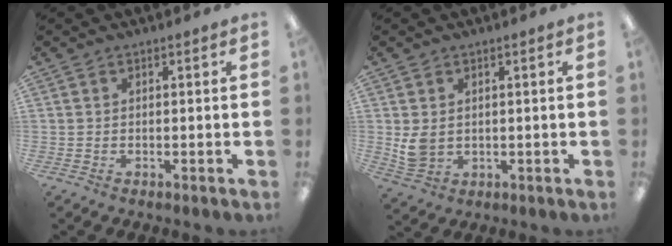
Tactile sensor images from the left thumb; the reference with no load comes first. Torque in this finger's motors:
{"motor_torque": [0.52, 0.75, 0.18, -0.60, 0.03]}